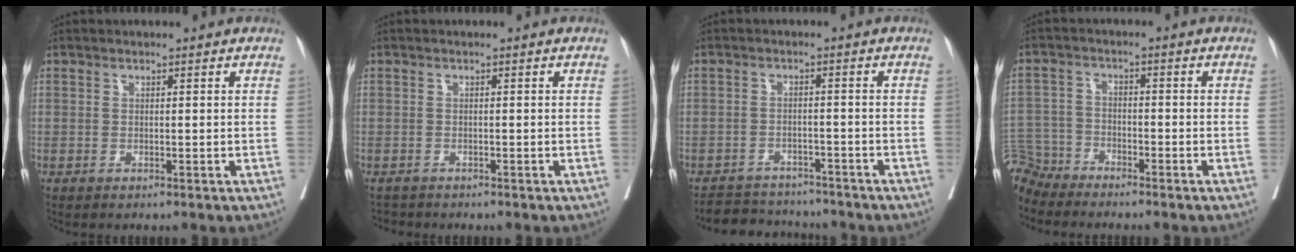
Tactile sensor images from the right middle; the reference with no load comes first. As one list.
[{"total": 1.5, "force": [-1.4, 0.5, -0.2], "torque": [0.001, -0.004, -0.025]}, {"total": 7.8, "force": [-7.4, 2.2, 0.8], "torque": [-0.004, 0.009, -0.106]}, {"total": 5.7, "force": [-5.4, 1.3, -1.1], "torque": [0.025, 0.001, -0.110]}]